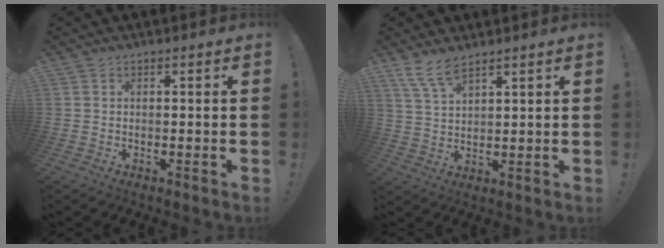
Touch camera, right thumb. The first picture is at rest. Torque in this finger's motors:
{"motor_torque": [1.43, 1.43, 0.81, 0.78, 0.43]}